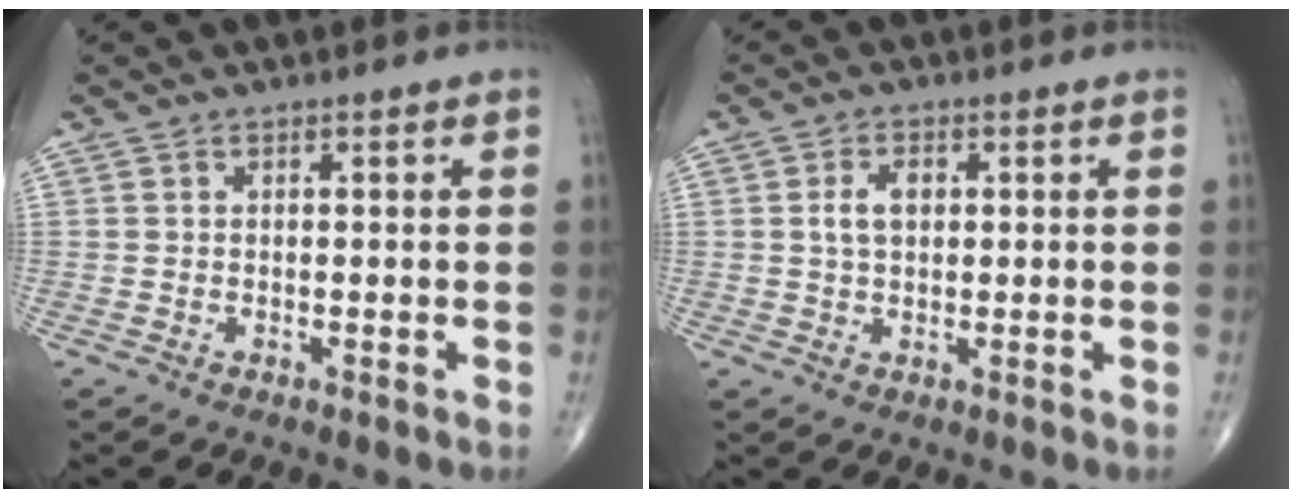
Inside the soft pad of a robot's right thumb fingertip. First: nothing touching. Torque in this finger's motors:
{"motor_torque": [0.29, 1.42, 0.74, 0.25, 0.03]}